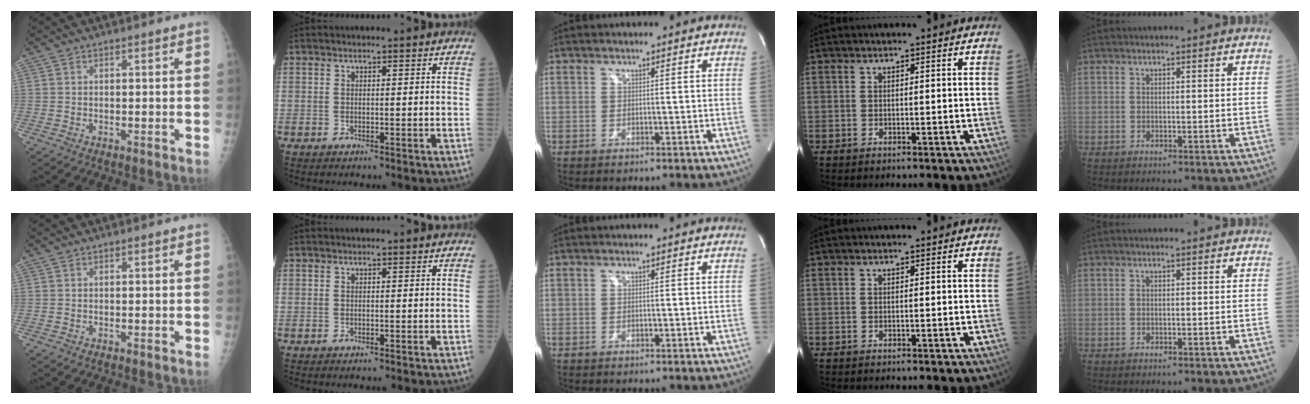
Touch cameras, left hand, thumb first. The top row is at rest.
{}